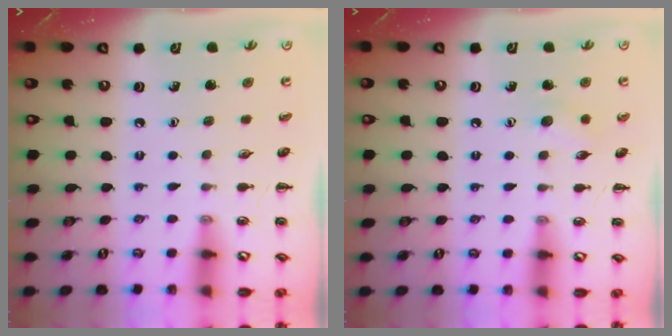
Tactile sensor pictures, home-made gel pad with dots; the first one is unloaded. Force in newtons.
{"total": 5.9, "press": 5.7, "slide": 1.5}